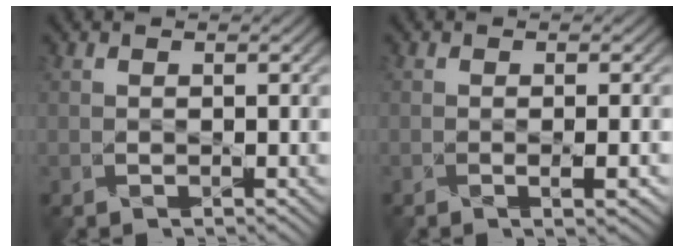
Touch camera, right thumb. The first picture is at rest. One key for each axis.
{"total": 2.6, "fx": -1.4, "fy": 0.3, "fz": 2.2, "tx": -0.034, "ty": -0.003, "tz": -0.016}